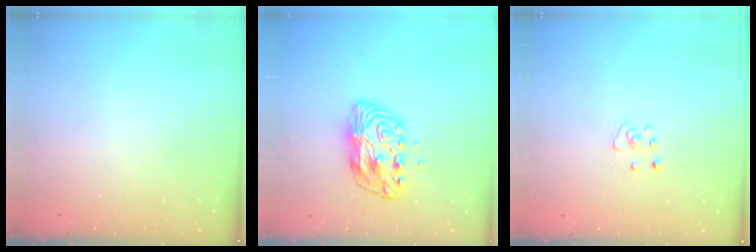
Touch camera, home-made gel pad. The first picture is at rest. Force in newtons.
{"total": 9.7, "press": 9.7, "slide": 0.9}
{"total": 3.9, "press": 3.9, "slide": 0.2}